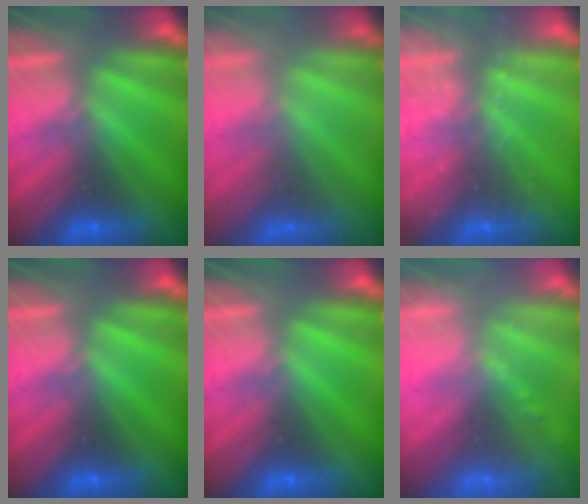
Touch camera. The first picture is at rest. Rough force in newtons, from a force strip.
{"total": 2.6}
{"total": 2.1}
{"total": 0.0}
{"total": 0.0}
{"total": 2.4}